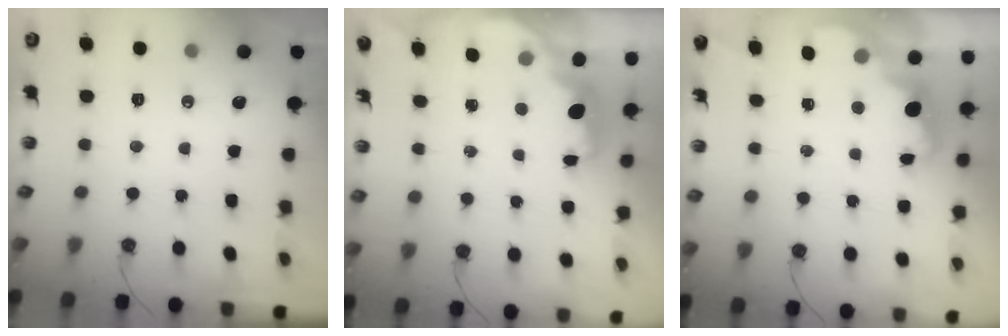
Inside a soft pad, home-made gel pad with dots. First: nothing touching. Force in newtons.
{"total": 1.9, "press": 1.8, "slide": 0.7}
{"total": 2.1, "press": 2.1, "slide": 0.5}